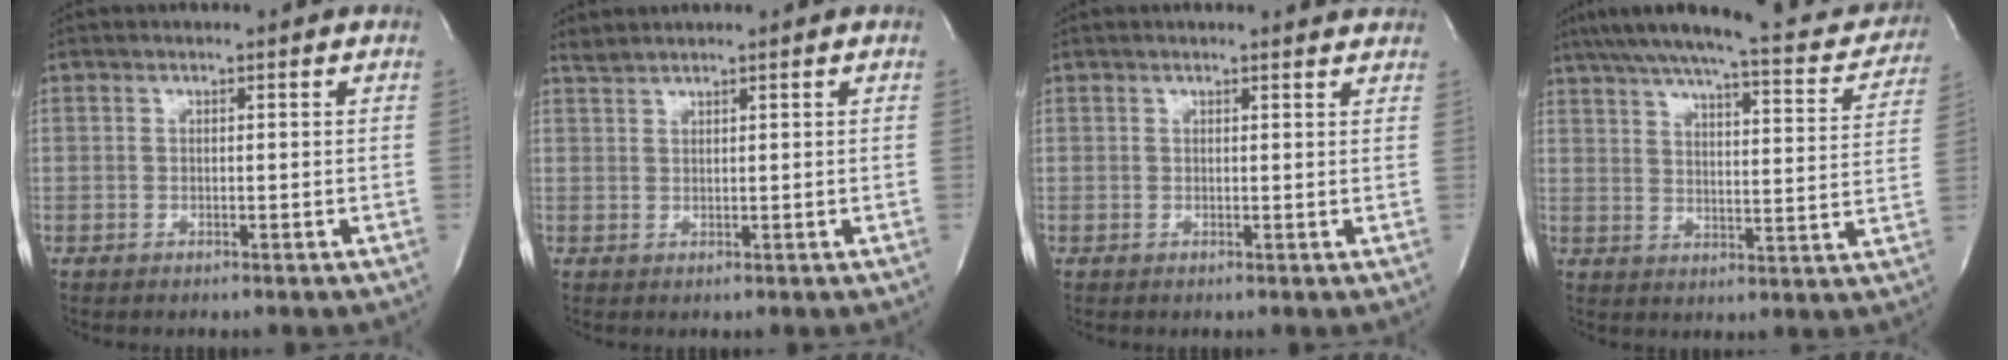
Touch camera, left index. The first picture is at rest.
{"total": 1.3, "force": [1.3, -0.2, 0.0], "torque": [-0.004, 0.010, 0.031]}
{"total": 3.9, "force": [3.8, 0.6, 0.8], "torque": [-0.011, 0.003, 0.026]}
{"total": 21.4, "force": [18.9, 3.9, 9.4], "torque": [-0.142, -0.013, 0.236]}